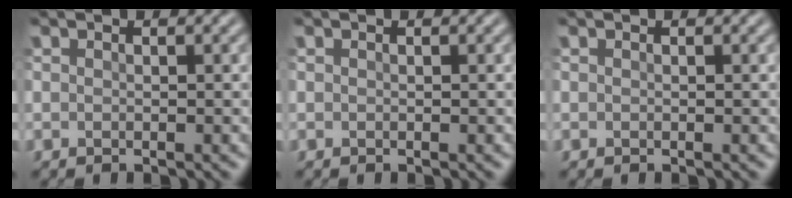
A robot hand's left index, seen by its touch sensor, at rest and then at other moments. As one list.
[{"total": 0.0}, {"total": 0.0}]